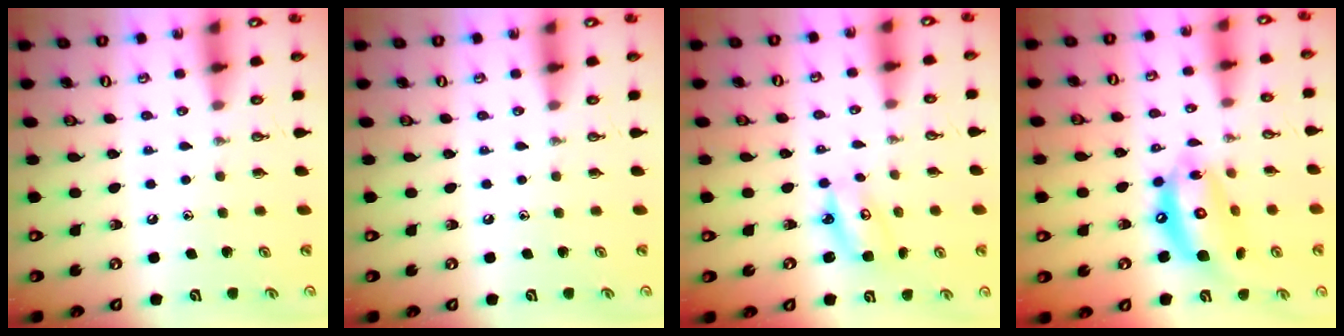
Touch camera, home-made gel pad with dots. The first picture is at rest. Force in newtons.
{"total": 0.0}
{"total": 4.3, "press": 4.3, "slide": 0.4}
{"total": 14.2, "press": 14.1, "slide": 1.5}